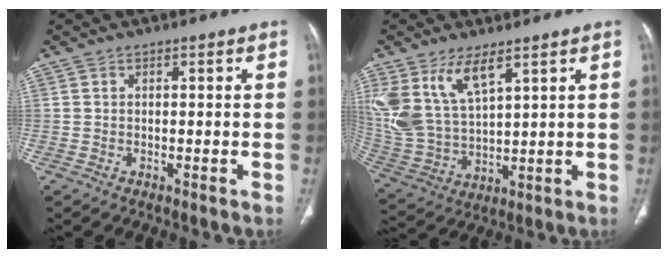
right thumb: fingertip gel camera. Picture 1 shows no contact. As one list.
[{"total": 13.2, "force": [7.3, 5.9, 9.3], "torque": [-0.192, -0.027, 0.166]}]